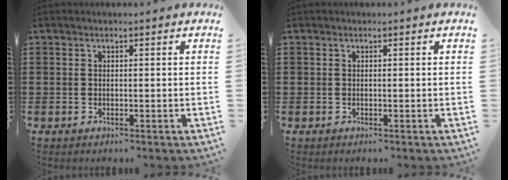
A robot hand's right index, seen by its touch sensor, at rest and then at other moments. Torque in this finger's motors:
{"motor_torque": [0.07, 0.02, 0.00, 0.00]}